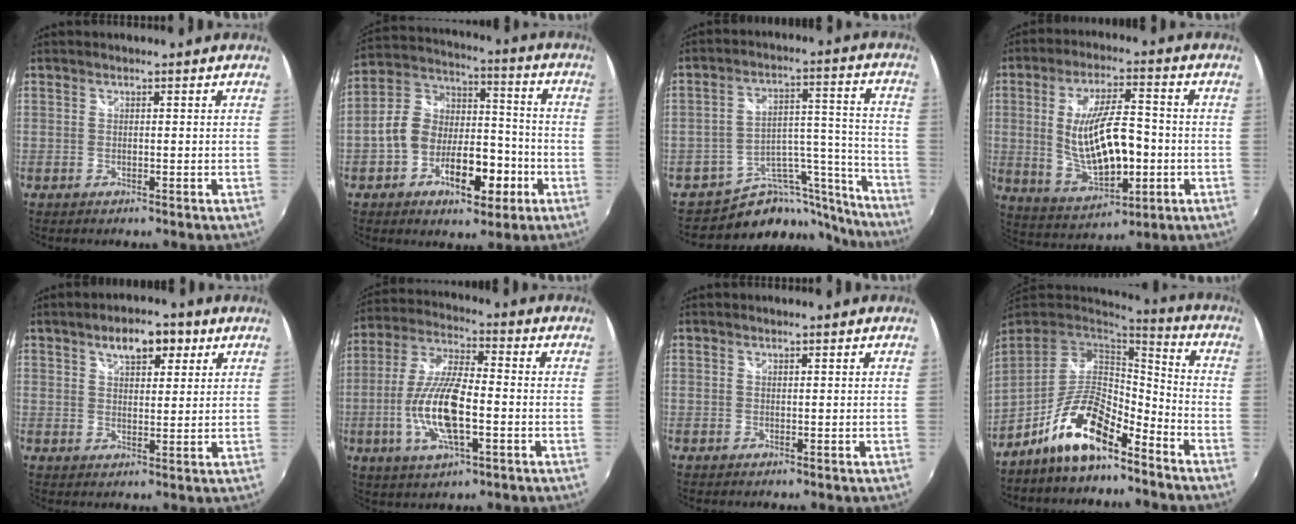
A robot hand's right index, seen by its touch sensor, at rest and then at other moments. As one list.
[{"total": 14.9, "force": [-5.7, 8.9, 10.5], "torque": [-0.197, 0.030, -0.080]}, {"total": 15.2, "force": [-13.3, 6.9, 2.7], "torque": [-0.027, 0.069, -0.193]}, {"total": 15.2, "force": [-1.5, 5.9, 13.9], "torque": [-0.260, -0.009, -0.004]}, {"total": 7.2, "force": [4.1, 3.5, 4.8], "torque": [-0.076, 0.021, 0.063]}, {"total": 14.0, "force": [-3.4, 4.5, 12.8], "torque": [-0.263, -0.006, -0.065]}, {"total": 0.0}, {"total": 13.2, "force": [-9.0, 4.1, 8.8], "torque": [-0.177, 0.002, -0.164]}]